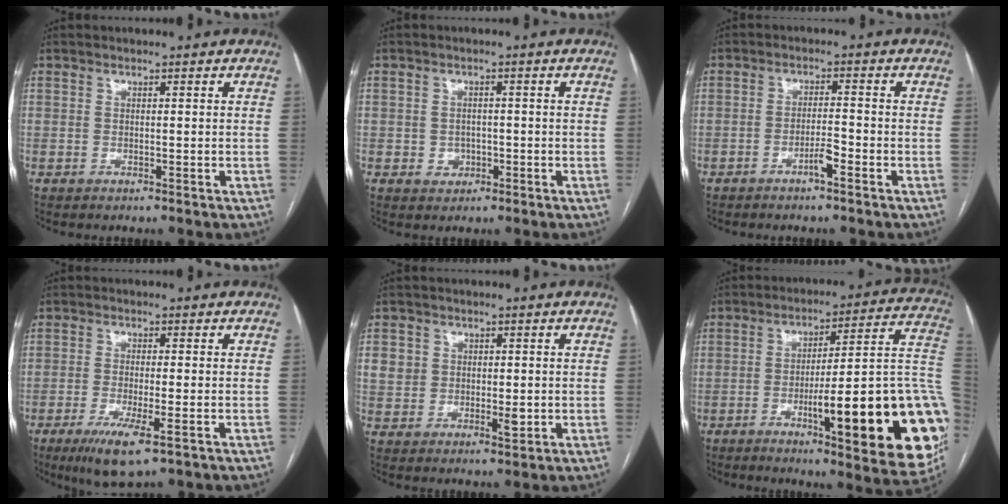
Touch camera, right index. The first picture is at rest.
{"total": 2.6, "force": [-0.8, 2.3, 0.8], "torque": [-0.005, 0.007, -0.006]}
{"total": 2.8, "force": [-1.8, 0.2, 2.2], "torque": [-0.037, 0.001, -0.032]}
{"total": 6.8, "force": [-3.5, 0.8, 5.8], "torque": [-0.109, -0.019, -0.056]}
{"total": 4.9, "force": [0.6, 4.0, 2.7], "torque": [-0.035, 0.001, 0.015]}
{"total": 26.5, "force": [-7.3, 3.6, 25.2], "torque": [-0.244, 0.007, -0.093]}